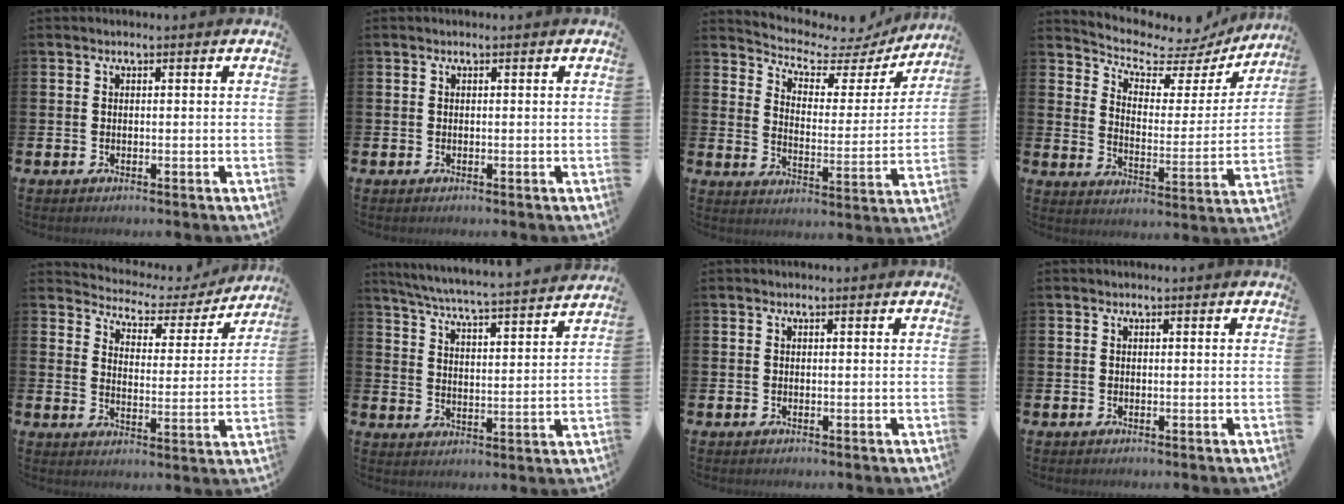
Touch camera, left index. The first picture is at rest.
{"total": 0.0}
{"total": 5.5, "force": [5.0, 2.0, 1.2], "torque": [-0.050, -0.045, 0.078]}
{"total": 6.5, "force": [6.0, 2.2, 1.6], "torque": [-0.063, -0.054, 0.096]}
{"total": 3.7, "force": [3.3, 1.6, 0.3], "torque": [-0.035, -0.030, 0.048]}
{"total": 6.3, "force": [6.1, -0.2, 1.6], "torque": [-0.056, -0.049, 0.104]}
{"total": 0.0}
{"total": 0.0}